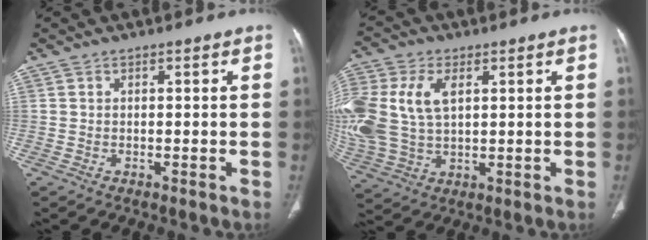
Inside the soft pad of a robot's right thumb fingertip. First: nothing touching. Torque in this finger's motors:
{"motor_torque": [0.48, 0.54, 1.17, 0.60, 0.31]}